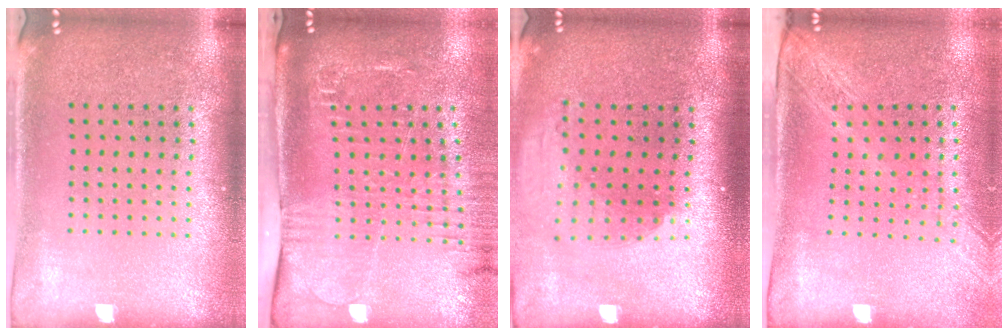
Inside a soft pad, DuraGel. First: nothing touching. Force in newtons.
{"total": 2.6, "press": 2.0, "slide": 1.6}
{"total": 2.0, "press": 1.5, "slide": 1.3}
{"total": 2.1, "press": 1.7, "slide": 1.2}